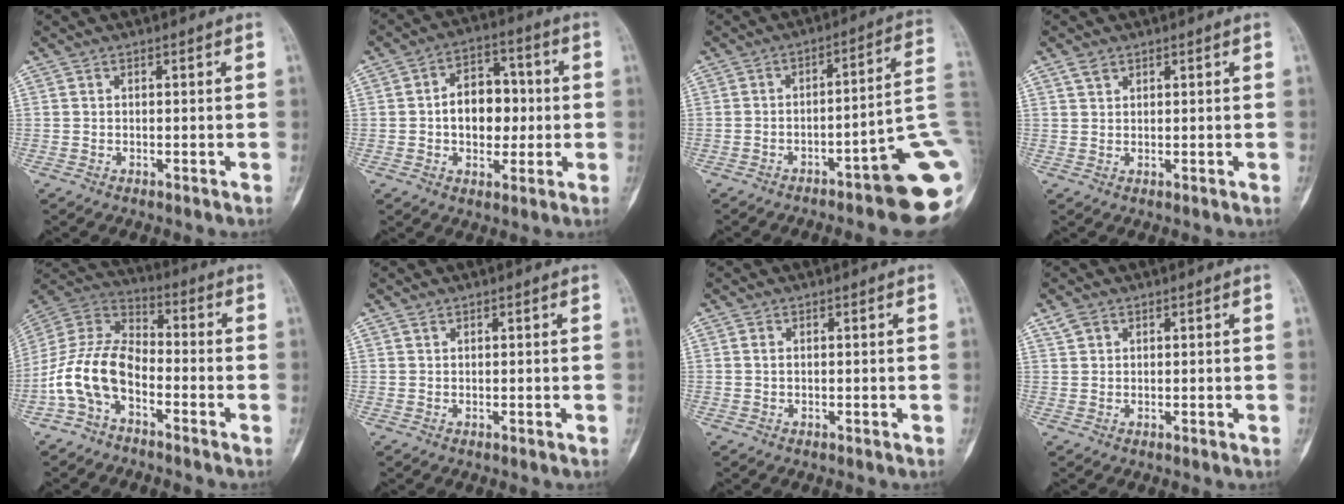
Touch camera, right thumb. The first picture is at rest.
{"total": 11.2, "force": [-0.1, 7.8, 8.0], "torque": [-0.078, 0.022, -0.005]}
{"total": 15.7, "force": [-6.2, 2.6, 14.2], "torque": [-0.111, 0.057, -0.077]}
{"total": 2.0, "force": [1.4, 1.2, 0.8], "torque": [-0.010, 0.000, 0.027]}
{"total": 12.6, "force": [-4.8, 7.4, 9.0], "torque": [-0.179, 0.058, -0.105]}
{"total": 0.8, "force": [0.7, 0.3, 0.2], "torque": [-0.003, -0.001, 0.014]}
{"total": 0.7, "force": [0.3, 0.4, 0.5], "torque": [-0.012, 0.003, 0.006]}
{"total": 2.2, "force": [1.4, 1.4, 0.9], "torque": [-0.016, 0.004, 0.030]}